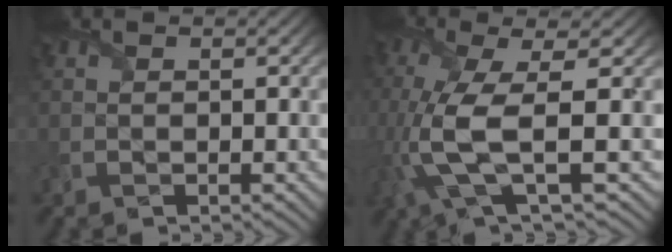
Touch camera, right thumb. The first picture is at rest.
{"total": 8.4, "force": [-0.8, 2.3, 8.1], "torque": [-0.186, -0.001, -0.023]}